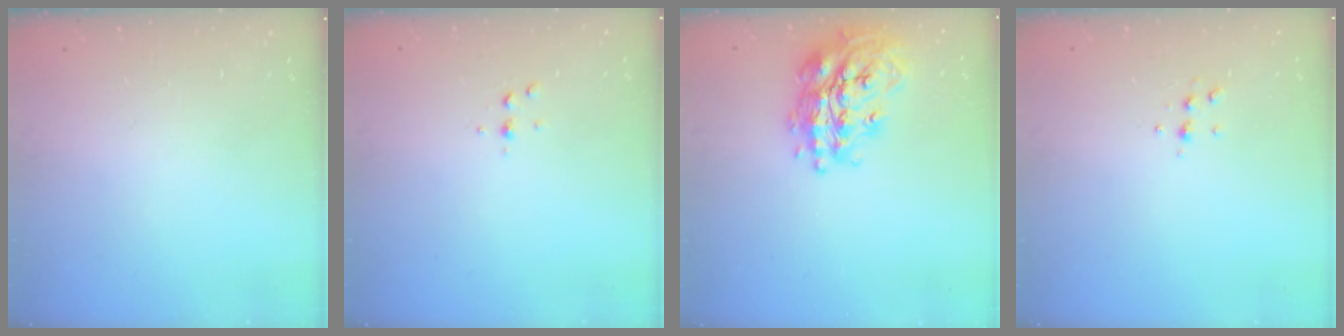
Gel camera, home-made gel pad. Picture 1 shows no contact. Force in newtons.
{"total": 2.6, "press": 2.6, "slide": 0.3}
{"total": 21.0, "press": 20.9, "slide": 1.5}
{"total": 4.7, "press": 4.4, "slide": 1.6}